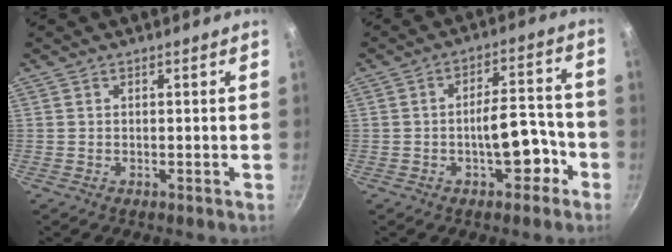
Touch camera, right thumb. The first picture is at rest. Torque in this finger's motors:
{"motor_torque": [3.03, 1.98, 1.18, -0.46, 0.13]}